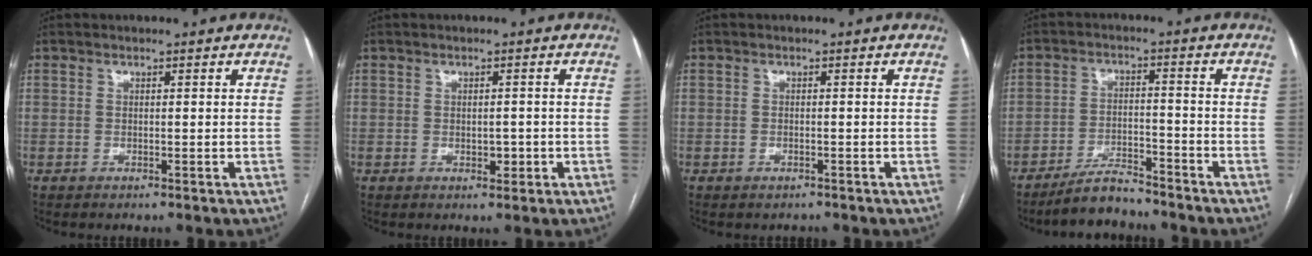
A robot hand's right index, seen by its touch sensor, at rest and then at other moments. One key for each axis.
{"total": 1.9, "fx": -0.5, "fy": 1.2, "fz": 1.4, "tx": -0.019, "ty": 0.001, "tz": -0.001}
{"total": 1.0, "fx": -0.8, "fy": 0.5, "fz": 0.2, "tx": -0.007, "ty": 0.001, "tz": -0.009}
{"total": 6.0, "fx": -5.5, "fy": 1.3, "fz": 1.9, "tx": -0.035, "ty": -0.008, "tz": -0.099}